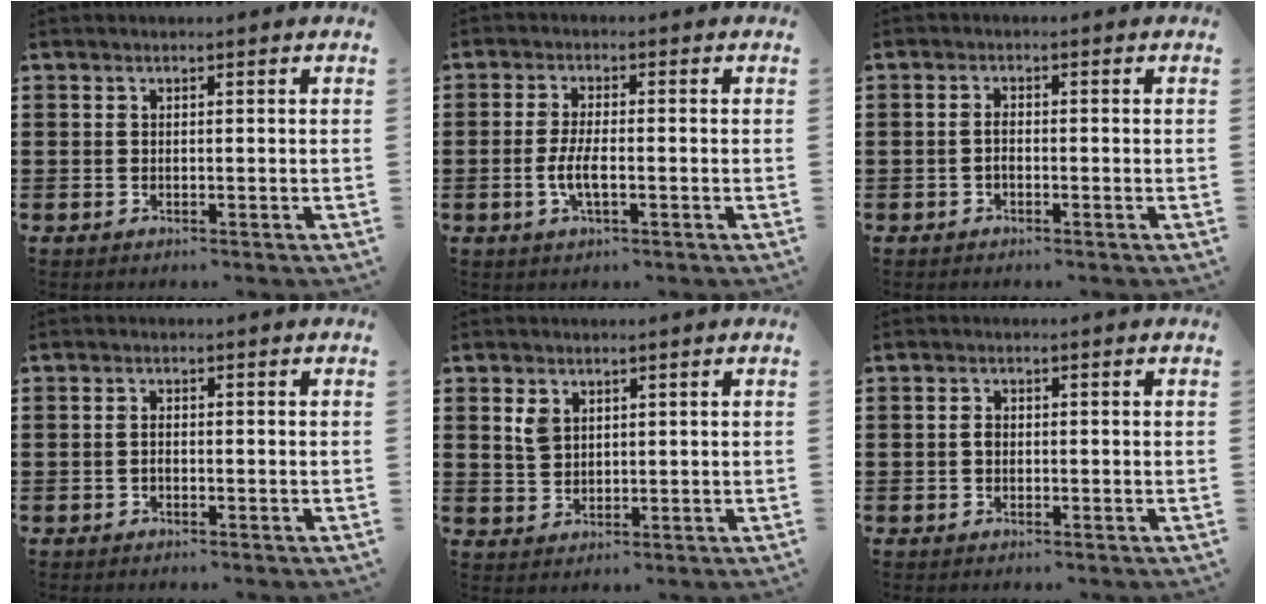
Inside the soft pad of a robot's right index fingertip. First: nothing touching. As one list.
[{"total": 4.2, "force": [-1.1, 1.1, 3.8], "torque": [-0.087, -0.005, -0.027]}, {"total": 1.3, "force": [-0.6, 0.6, 1.0], "torque": [-0.021, 0.000, -0.011]}, {"total": 0.9, "force": [-0.4, 0.5, 0.6], "torque": [-0.013, -0.002, -0.007]}, {"total": 2.9, "force": [1.6, 1.9, 1.5], "torque": [-0.035, 0.006, 0.029]}, {"total": 1.2, "force": [-0.2, 0.8, 0.8], "torque": [-0.018, 0.002, -0.004]}]